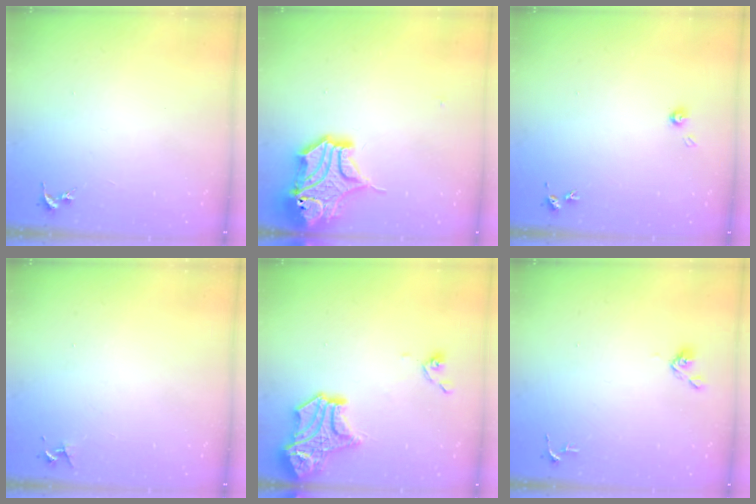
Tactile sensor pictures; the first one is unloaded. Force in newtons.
{"total": 16.6, "press": 16.5, "slide": 2.1}
{"total": 3.5, "press": 3.5, "slide": 0.4}
{"total": 4.2, "press": 4.2, "slide": 0.5}
{"total": 17.1, "press": 17.0, "slide": 1.5}
{"total": 4.8, "press": 4.8, "slide": 0.6}